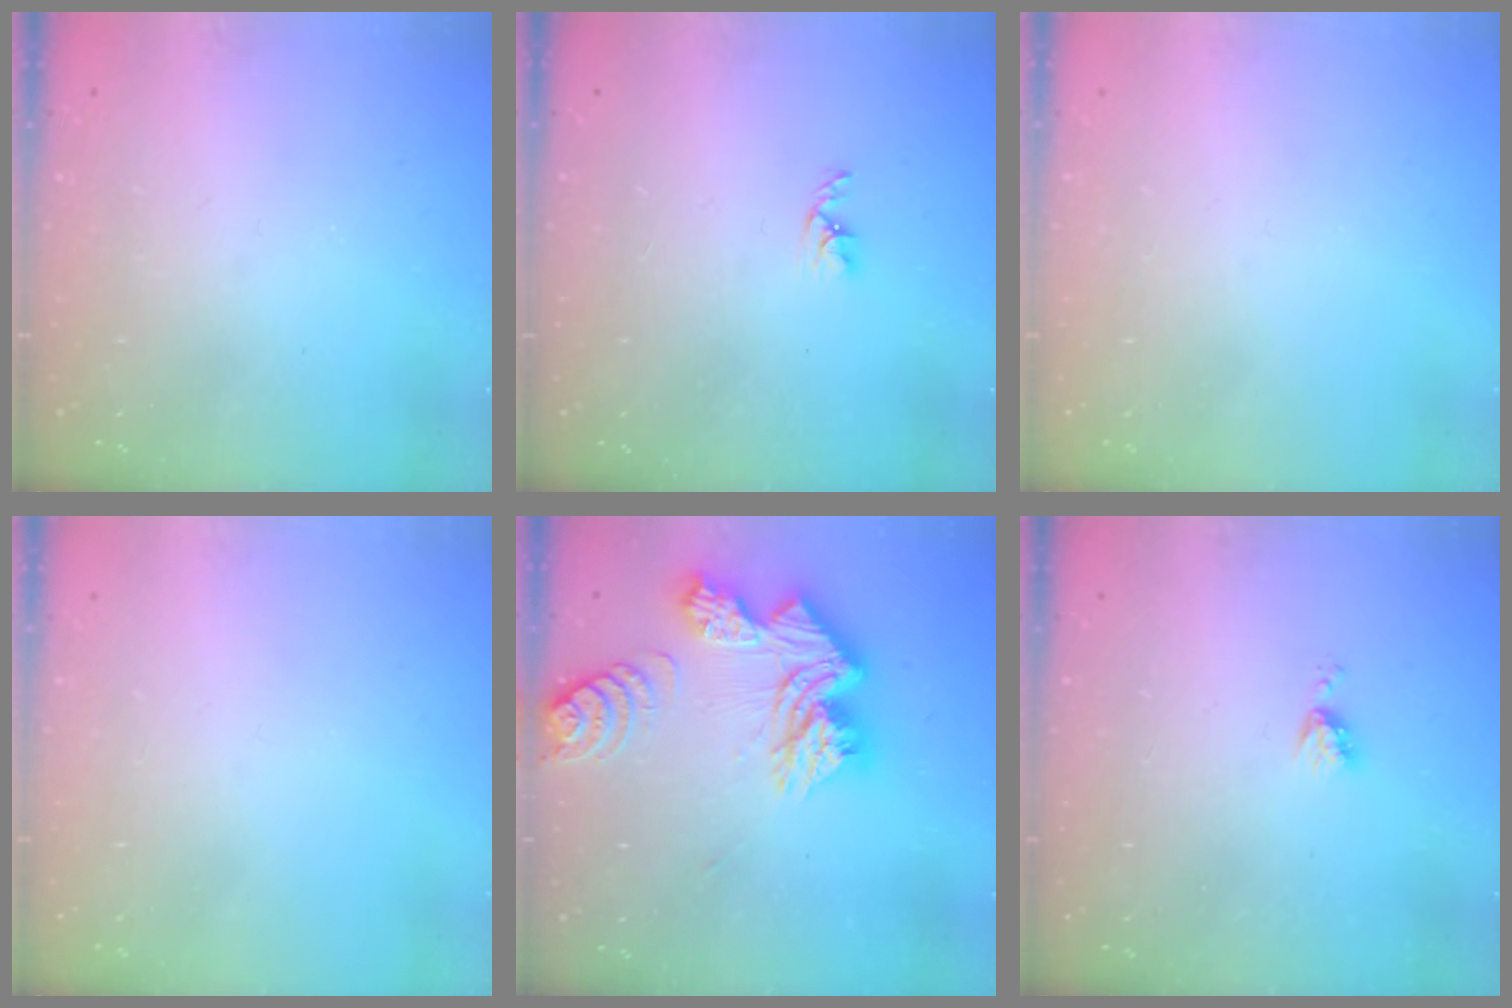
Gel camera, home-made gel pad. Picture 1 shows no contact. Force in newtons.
{"total": 2.7, "press": 2.7, "slide": 0.5}
{"total": 0.0}
{"total": 0.0}
{"total": 20.1, "press": 20.0, "slide": 1.8}
{"total": 4.0, "press": 4.0, "slide": 0.5}